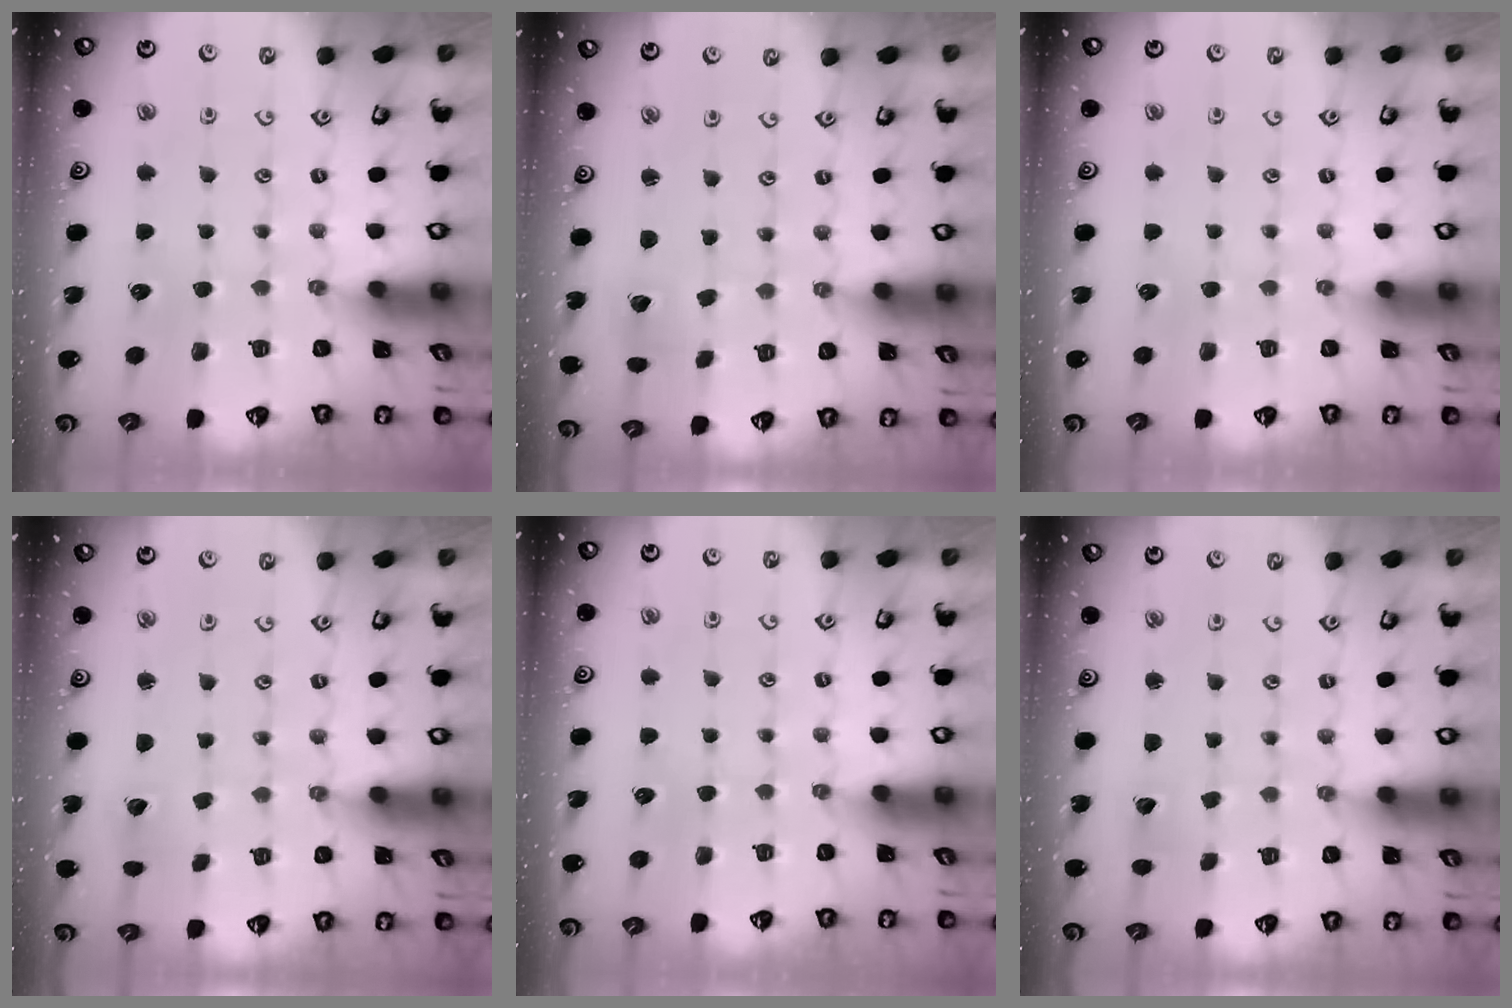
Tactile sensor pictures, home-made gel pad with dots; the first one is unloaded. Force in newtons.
{"total": 2.1, "press": 2.1, "slide": 0.2}
{"total": 0.0}
{"total": 2.1, "press": 2.1, "slide": 0.1}
{"total": 0.0}
{"total": 1.8, "press": 1.8, "slide": 0.1}